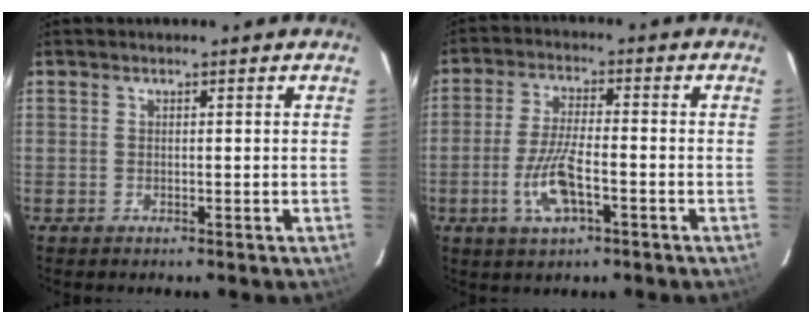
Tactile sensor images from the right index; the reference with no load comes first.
{"total": 8.3, "force": [-3.3, 2.5, 7.2], "torque": [-0.152, -0.003, -0.061]}